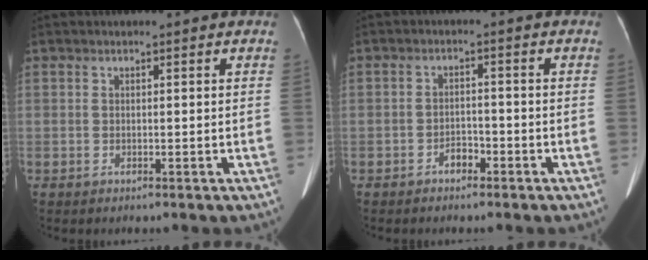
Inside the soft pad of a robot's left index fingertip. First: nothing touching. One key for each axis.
{"total": 2.2, "fx": -1.7, "fy": 1.1, "fz": 1.0, "tx": -0.016, "ty": 0.004, "tz": -0.027}